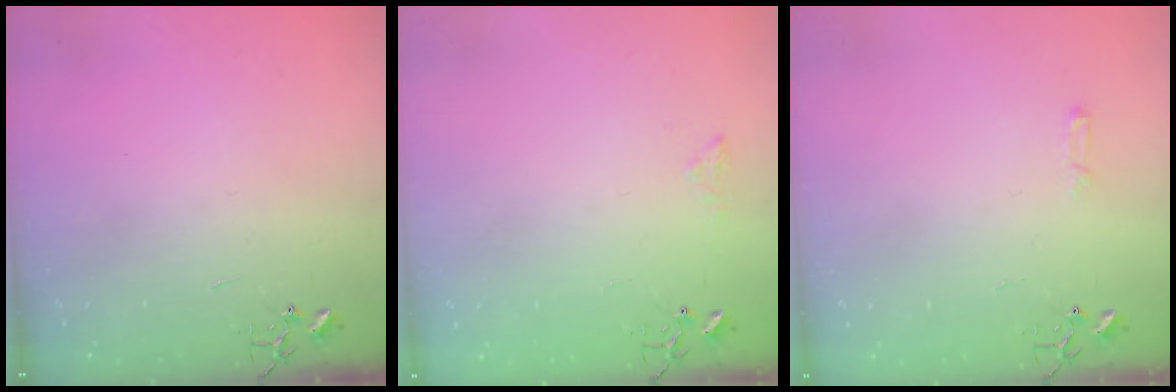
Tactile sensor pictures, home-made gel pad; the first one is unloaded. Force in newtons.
{"total": 6.9, "press": 6.8, "slide": 0.7}
{"total": 3.8, "press": 3.8, "slide": 0.5}